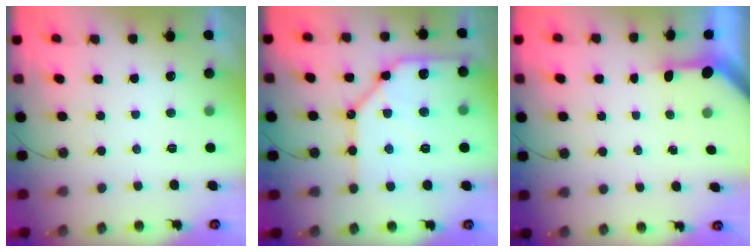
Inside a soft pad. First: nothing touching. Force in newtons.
{"total": 17.7, "press": 17.6, "slide": 2.0}
{"total": 3.0, "press": 3.0, "slide": 0.2}